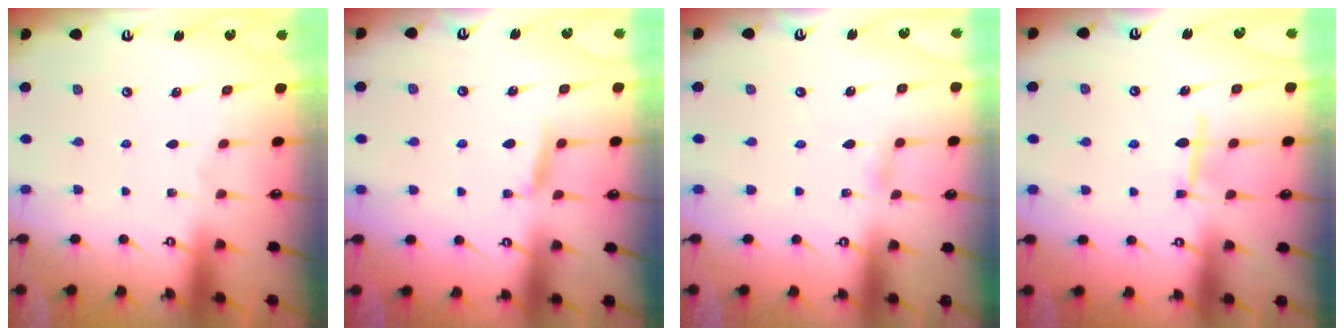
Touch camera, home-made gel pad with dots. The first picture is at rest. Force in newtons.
{"total": 5.7, "press": 5.6, "slide": 0.8}
{"total": 3.7, "press": 3.6, "slide": 0.5}
{"total": 6.9, "press": 6.9, "slide": 0.5}